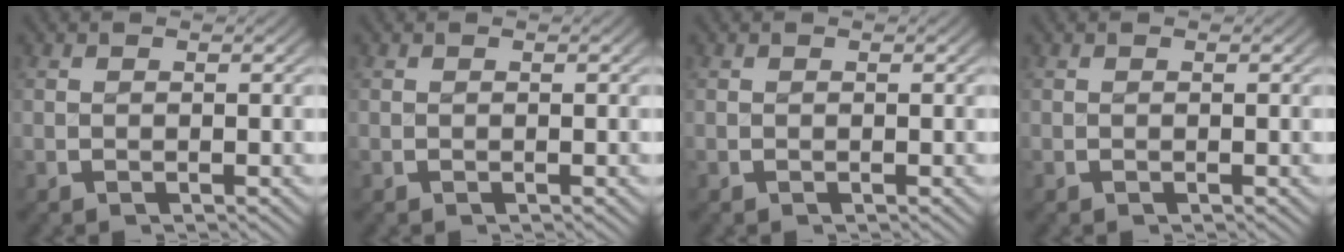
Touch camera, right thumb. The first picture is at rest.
{"total": 0.0}
{"total": 0.0}
{"total": 0.0}